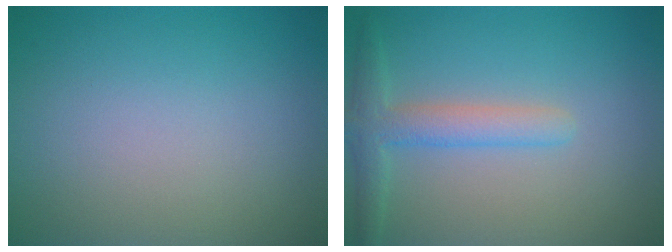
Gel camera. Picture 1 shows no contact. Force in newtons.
{"total": 3.1, "press": 3.1, "slide": 0.1}